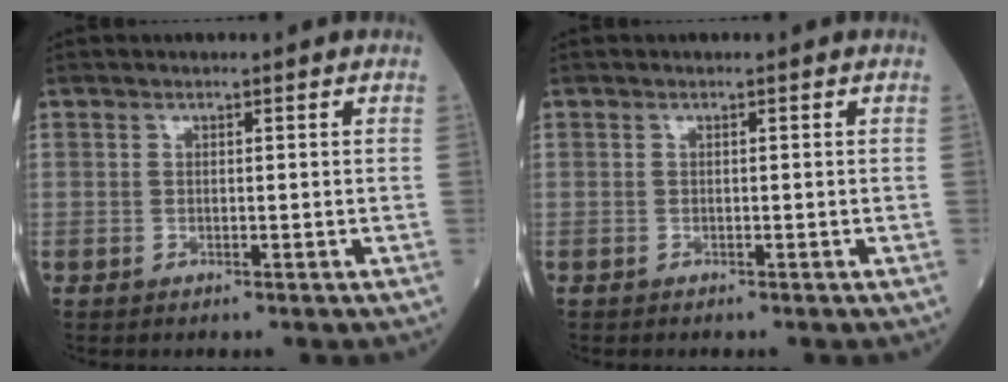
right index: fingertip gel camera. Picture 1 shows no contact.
{"total": 0.0}